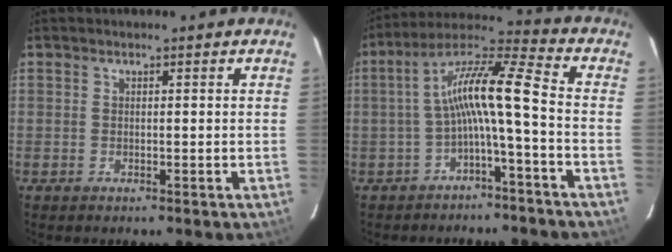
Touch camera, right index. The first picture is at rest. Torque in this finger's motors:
{"motor_torque": [0.85, -0.44, 0.75, 0.21]}